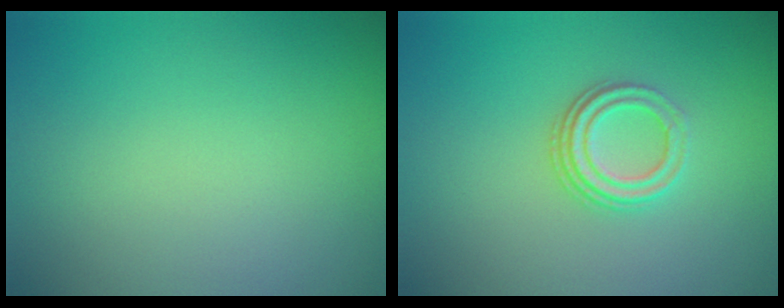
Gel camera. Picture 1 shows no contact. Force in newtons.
{"total": 2.9, "press": 2.2, "slide": 2.0}